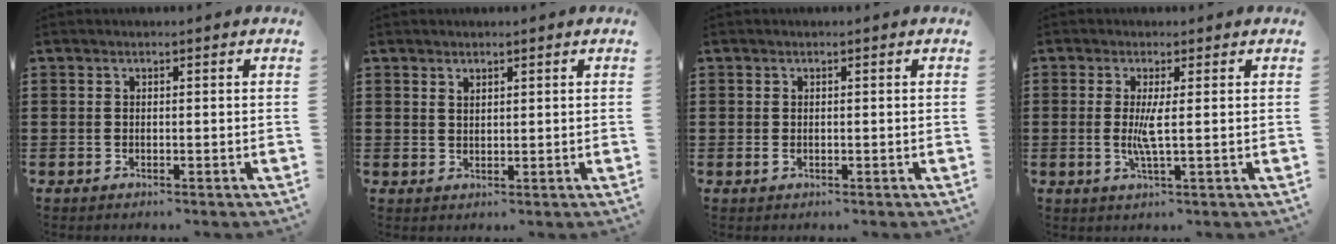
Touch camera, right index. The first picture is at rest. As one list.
[{"total": 1.4, "force": [1.3, 0.6, 0.2], "torque": [-0.006, 0.001, 0.025]}, {"total": 0.6, "force": [-0.1, 0.3, 0.5], "torque": [-0.012, -0.002, -0.001]}, {"total": 3.5, "force": [0.1, 0.0, 3.5], "torque": [-0.073, -0.009, -0.002]}]